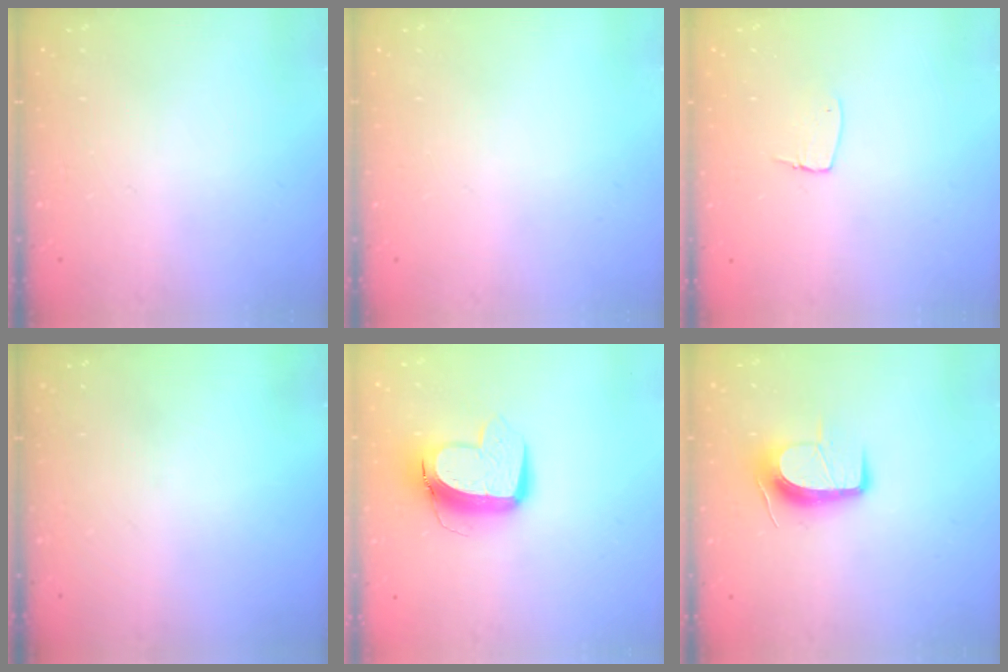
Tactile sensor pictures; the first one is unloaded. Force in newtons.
{"total": 0.0}
{"total": 5.6, "press": 5.5, "slide": 0.4}
{"total": 0.0}
{"total": 11.5, "press": 11.4, "slide": 1.2}
{"total": 10.3, "press": 10.3, "slide": 0.6}